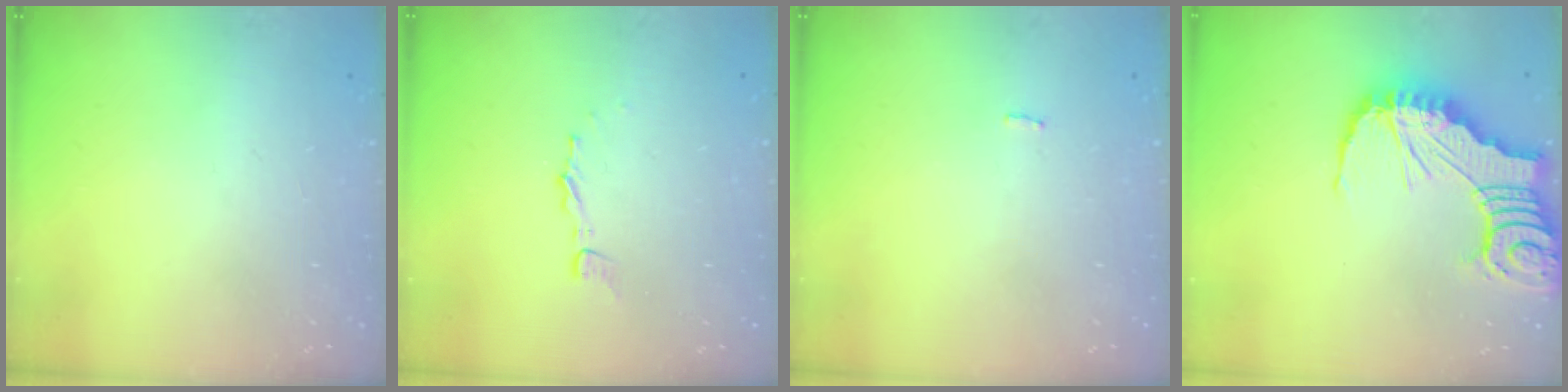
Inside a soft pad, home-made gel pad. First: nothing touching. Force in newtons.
{"total": 2.6, "press": 2.6, "slide": 0.2}
{"total": 0.5, "press": 0.4, "slide": 0.3}
{"total": 14.0, "press": 13.9, "slide": 1.9}